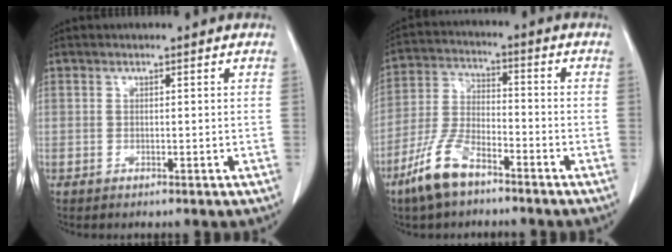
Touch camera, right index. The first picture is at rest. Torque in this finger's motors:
{"motor_torque": [-0.27, -0.50, -0.23, -0.13]}